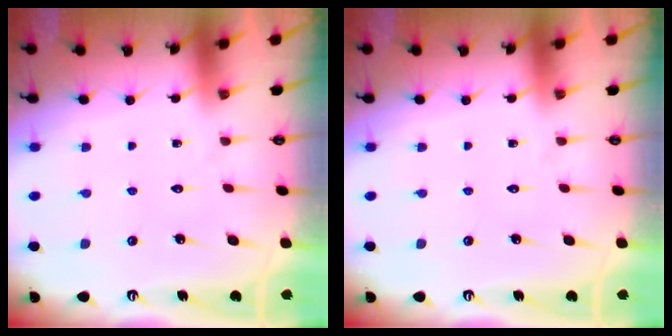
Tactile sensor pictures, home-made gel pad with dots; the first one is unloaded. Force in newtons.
{"total": 0.0}